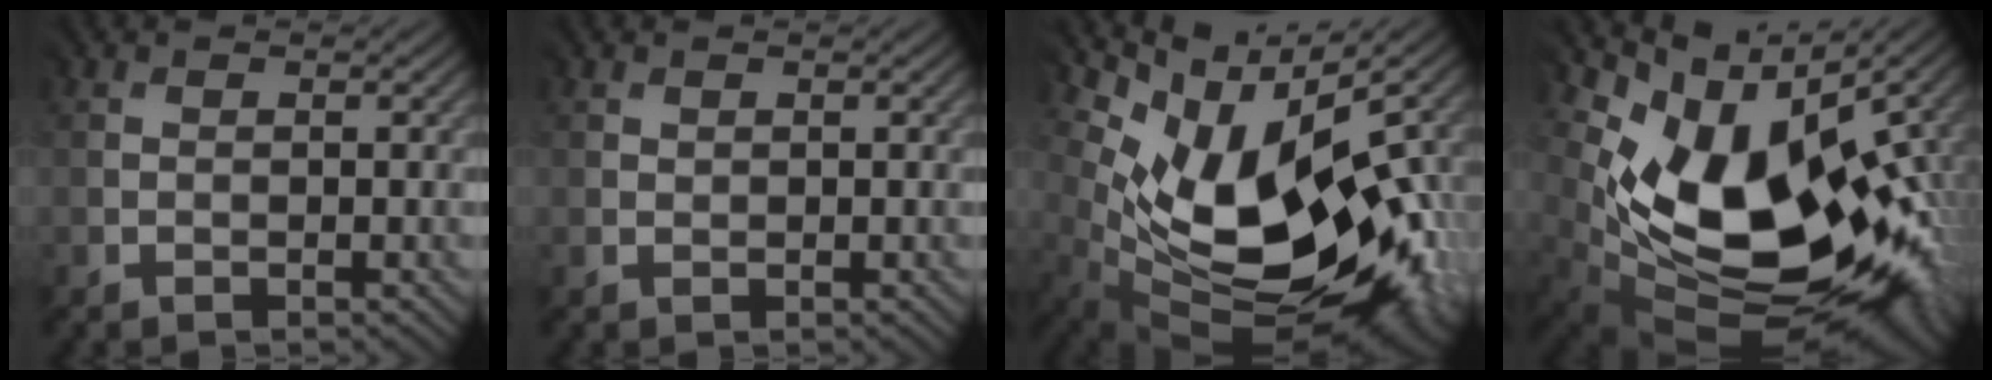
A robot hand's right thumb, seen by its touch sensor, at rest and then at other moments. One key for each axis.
{"total": 1.0, "fx": 0.9, "fy": 0.5, "fz": 0.0, "tx": 0.001, "ty": 0.000, "tz": 0.019}
{"total": 13.2, "fx": 0.1, "fy": 7.2, "fz": 11.1, "tx": -0.165, "ty": -0.023, "tz": 0.017}
{"total": 13.4, "fx": 1.6, "fy": 8.7, "fz": 10.1, "tx": -0.162, "ty": -0.013, "tz": 0.035}